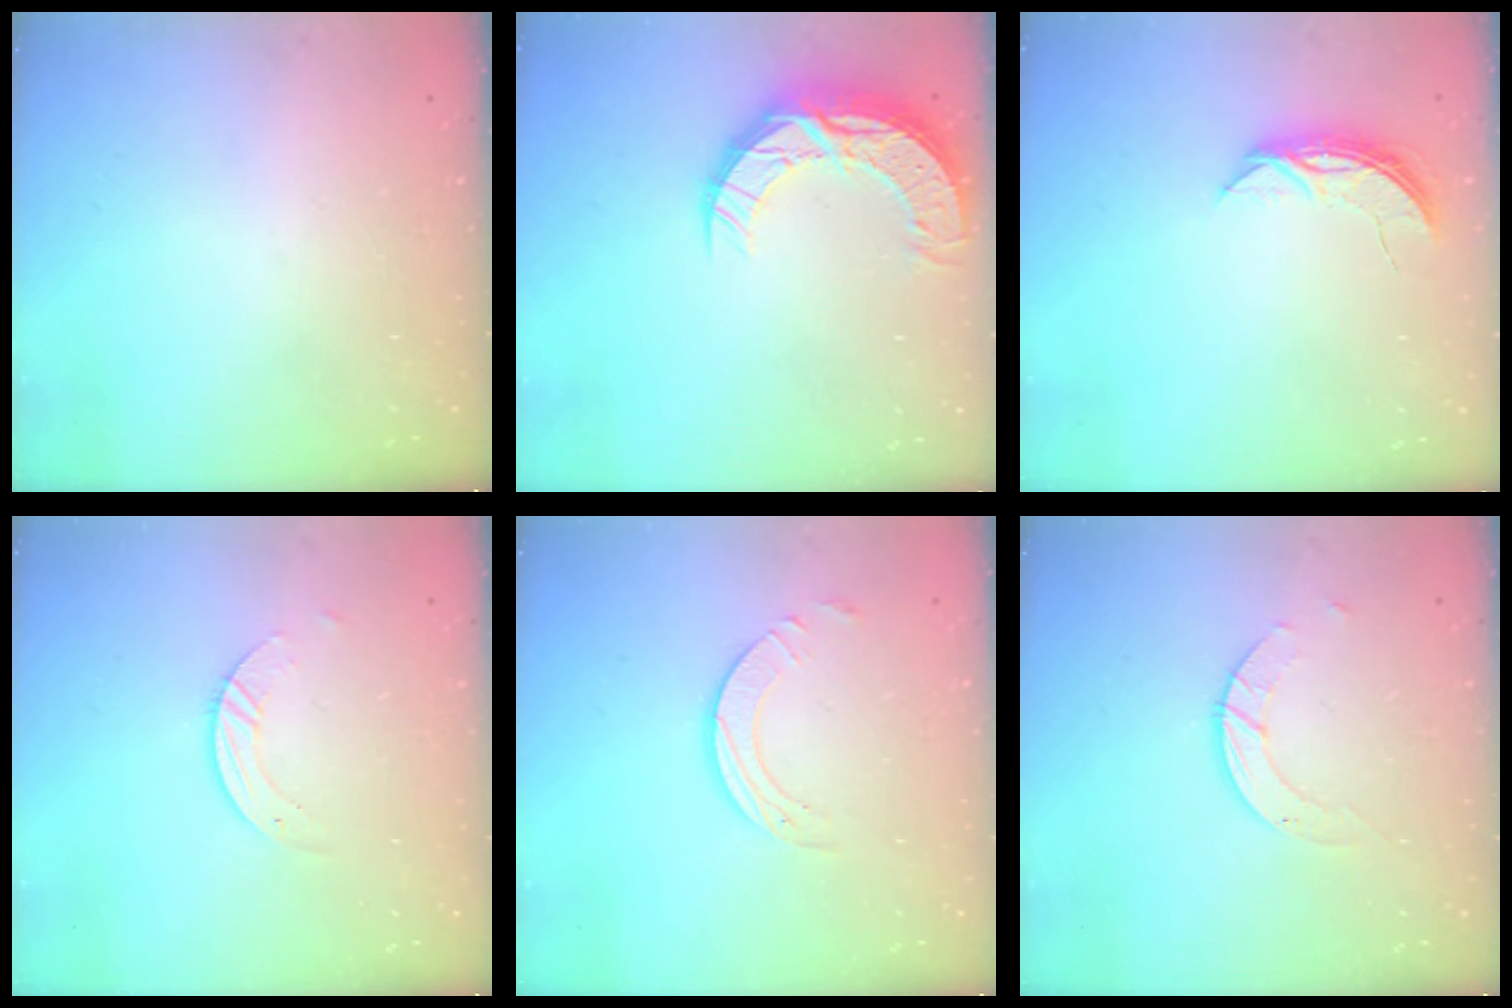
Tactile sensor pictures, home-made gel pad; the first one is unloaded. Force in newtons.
{"total": 11.9, "press": 11.9, "slide": 0.9}
{"total": 5.9, "press": 5.8, "slide": 0.5}
{"total": 3.1, "press": 3.1, "slide": 0.2}
{"total": 4.3, "press": 4.3, "slide": 0.1}
{"total": 3.0, "press": 3.0, "slide": 0.3}